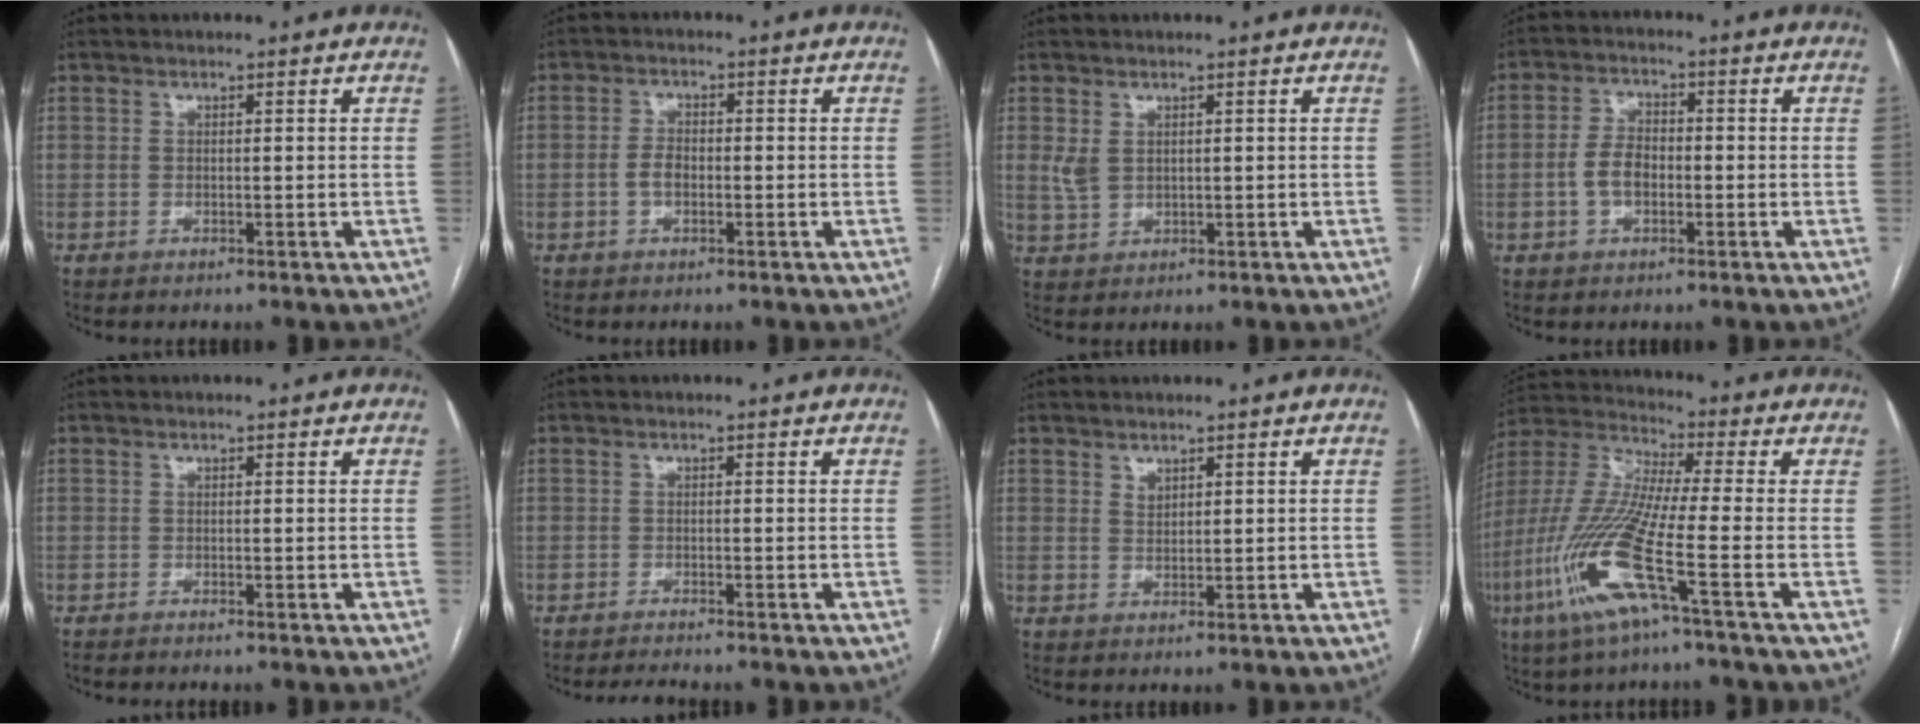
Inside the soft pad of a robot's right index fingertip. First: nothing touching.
{"total": 2.8, "force": [-0.7, 1.6, 2.2], "torque": [-0.048, 0.006, -0.013]}
{"total": 2.4, "force": [0.9, 1.6, 1.6], "torque": [-0.042, 0.007, 0.028]}
{"total": 5.1, "force": [-1.1, 3.0, 3.9], "torque": [-0.085, 0.013, -0.022]}
{"total": 0.6, "force": [-0.6, -0.1, 0.2], "torque": [-0.005, -0.002, -0.011]}
{"total": 1.8, "force": [-1.8, -0.3, 0.3], "torque": [-0.009, -0.009, -0.029]}
{"total": 1.2, "force": [0.9, 0.6, 0.5], "torque": [-0.007, -0.002, 0.019]}
{"total": 15.1, "force": [-6.0, 0.1, 13.8], "torque": [-0.305, -0.019, -0.127]}